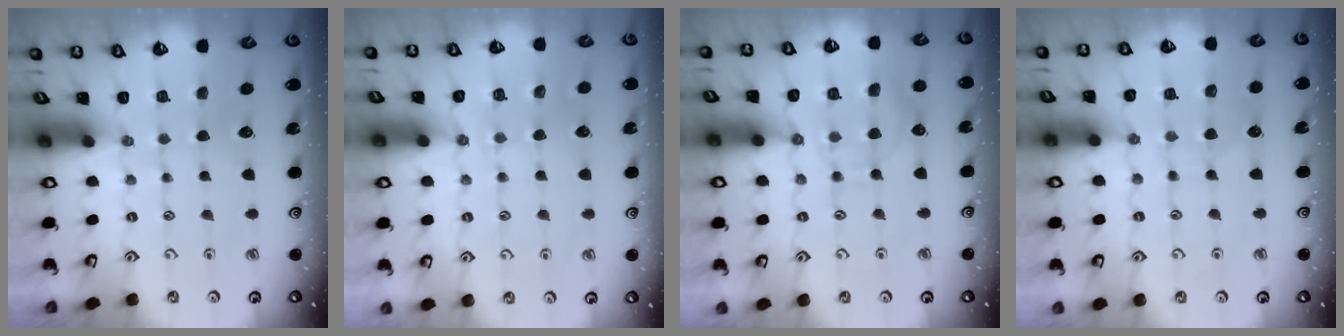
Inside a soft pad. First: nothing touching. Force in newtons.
{"total": 4.3, "press": 4.3, "slide": 0.4}
{"total": 9.9, "press": 9.8, "slide": 1.2}
{"total": 6.7, "press": 6.7, "slide": 0.4}